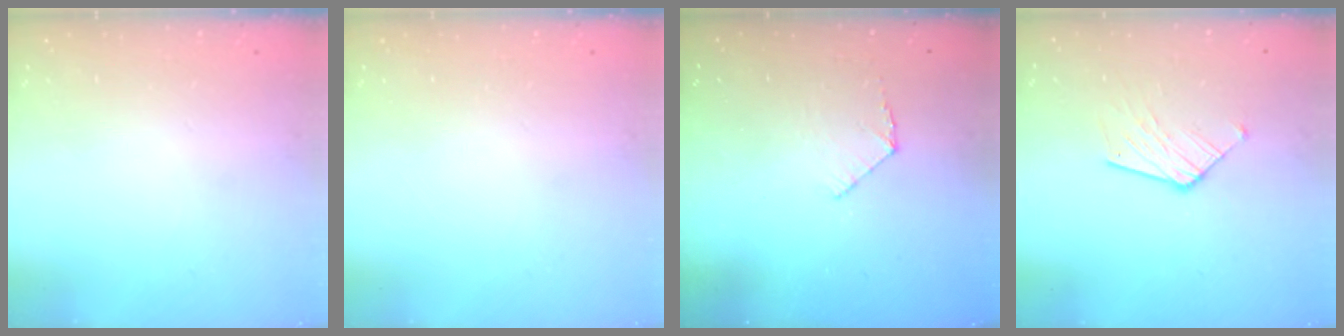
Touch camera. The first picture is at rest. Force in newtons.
{"total": 0.0}
{"total": 5.6, "press": 5.6, "slide": 0.5}
{"total": 9.3, "press": 9.3, "slide": 0.9}